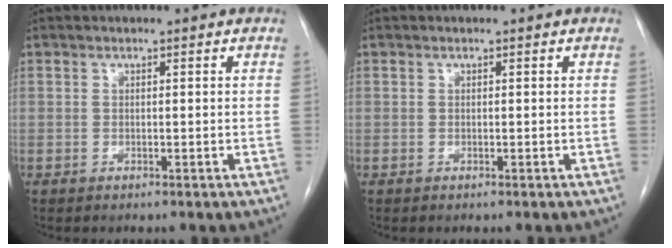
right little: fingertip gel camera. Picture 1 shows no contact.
{"total": 0.0}